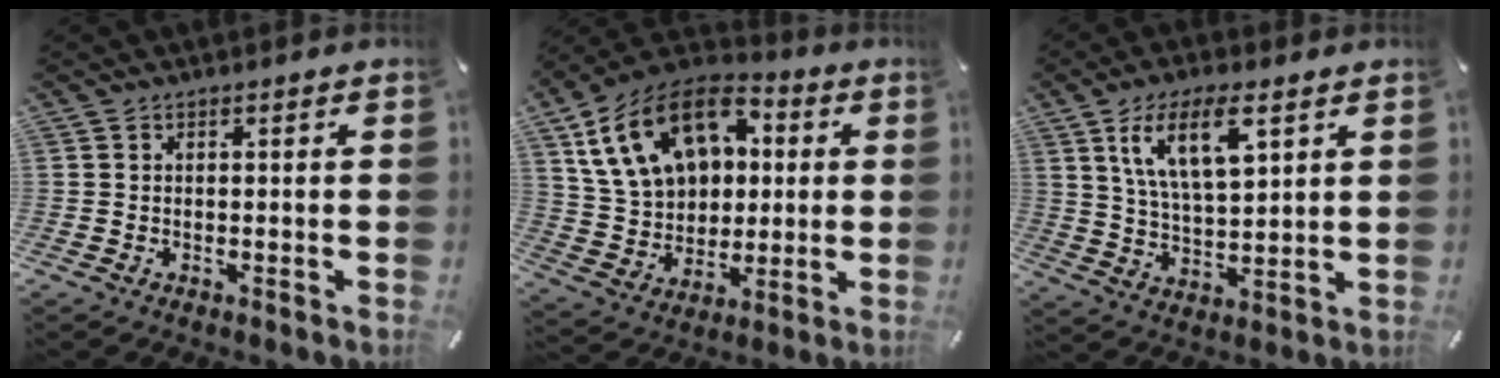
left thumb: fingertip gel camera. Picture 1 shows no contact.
{"total": 19.7, "force": [6.7, 14.5, 11.4], "torque": [-0.232, -0.016, 0.126]}
{"total": 12.6, "force": [6.6, 5.2, 9.4], "torque": [-0.186, -0.008, 0.116]}